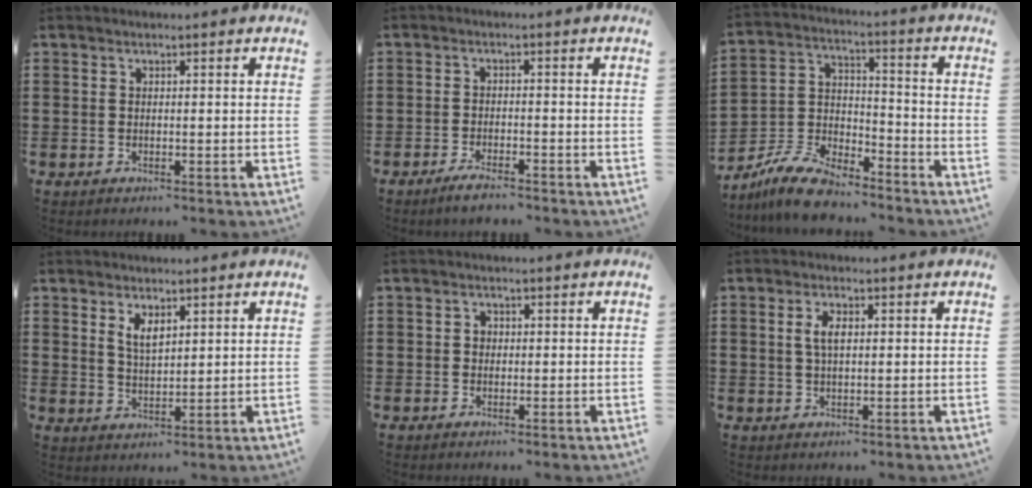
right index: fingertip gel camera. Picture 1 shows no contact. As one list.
[{"total": 2.4, "force": [-2.2, 0.2, 1.0], "torque": [-0.018, 0.005, -0.042]}, {"total": 8.6, "force": [-7.7, 2.2, 3.0], "torque": [-0.073, 0.016, -0.154]}, {"total": 3.2, "force": [2.1, 1.4, 2.1], "torque": [-0.045, 0.004, 0.037]}, {"total": 0.9, "force": [0.1, 0.8, 0.4], "torque": [-0.009, 0.005, 0.001]}, {"total": 3.2, "force": [0.6, 1.4, 2.8], "torque": [-0.058, 0.009, 0.008]}]